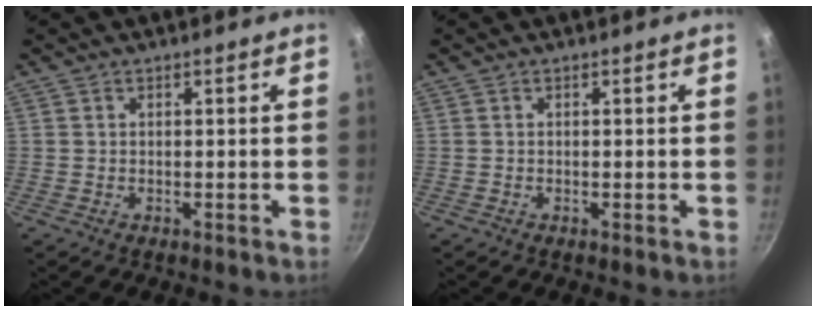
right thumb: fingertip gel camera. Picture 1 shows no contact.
{"total": 0.0}